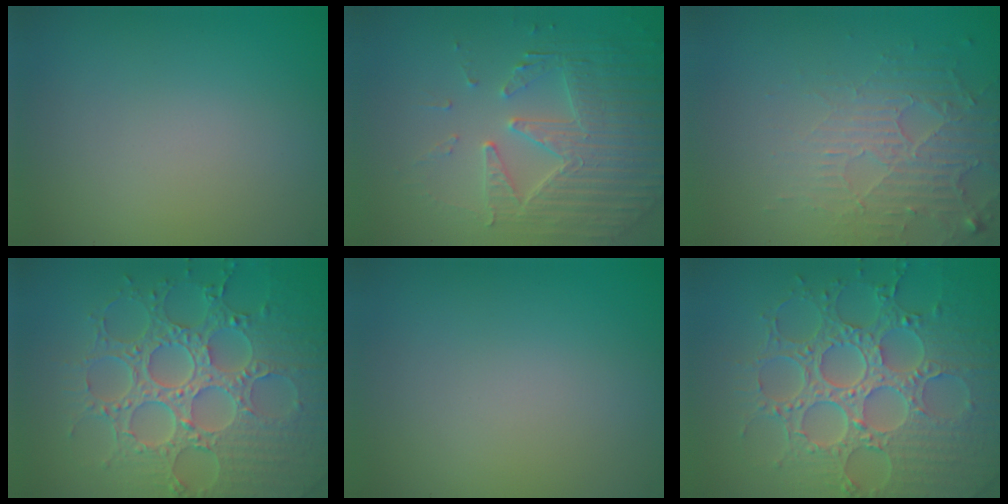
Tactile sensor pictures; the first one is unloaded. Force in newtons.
{"total": 5.4, "press": 4.6, "slide": 3.0}
{"total": 5.2, "press": 3.3, "slide": 4.1}
{"total": 8.8, "press": 6.6, "slide": 5.9}
{"total": 0.0}
{"total": 8.8, "press": 6.6, "slide": 5.9}